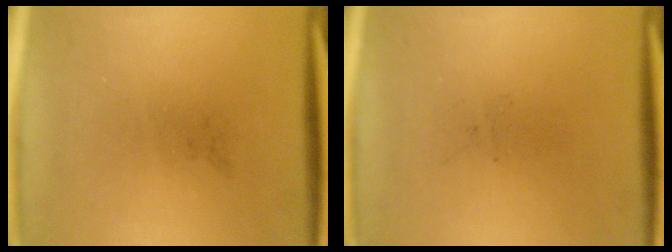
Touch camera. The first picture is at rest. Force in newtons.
{"total": 0.0}